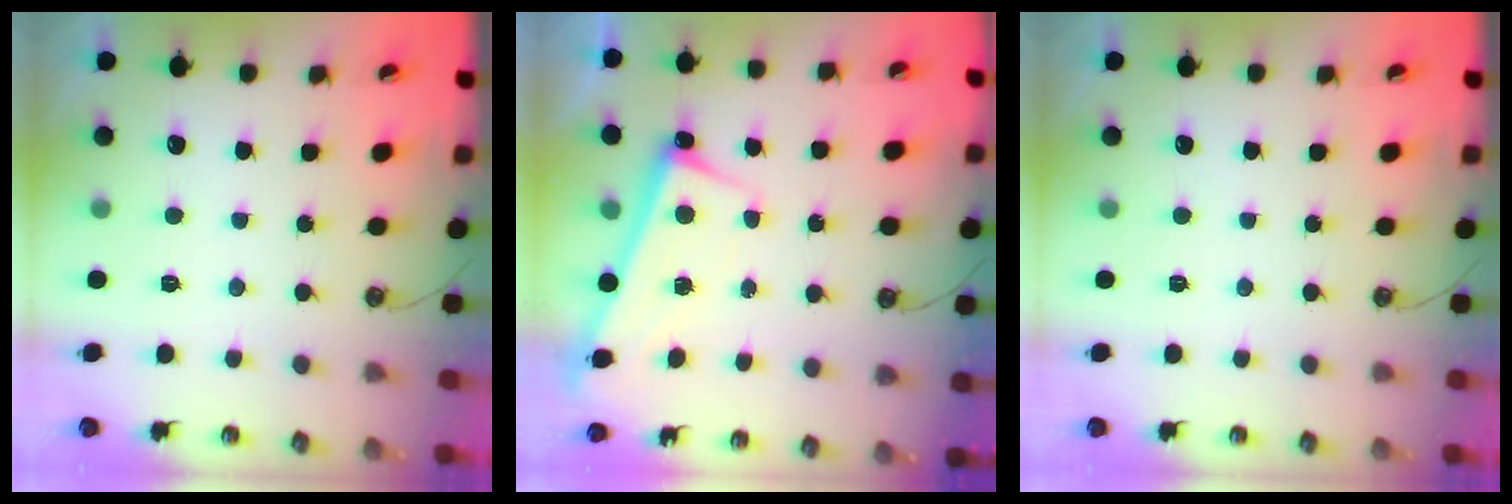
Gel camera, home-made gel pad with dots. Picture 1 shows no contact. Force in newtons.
{"total": 2.8, "press": 2.7, "slide": 0.5}
{"total": 0.0}